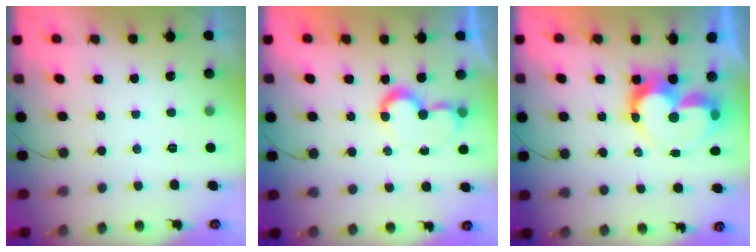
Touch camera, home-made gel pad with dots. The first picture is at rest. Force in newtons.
{"total": 7.6, "press": 7.5, "slide": 0.7}
{"total": 12.7, "press": 12.6, "slide": 0.9}